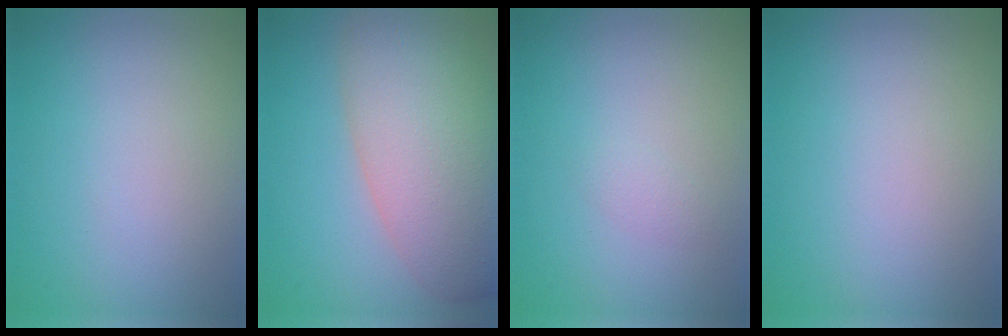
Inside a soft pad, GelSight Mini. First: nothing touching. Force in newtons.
{"total": 10.3, "press": 10.3, "slide": 0.7}
{"total": 0.8, "press": 0.8, "slide": 0.0}
{"total": 0.0}